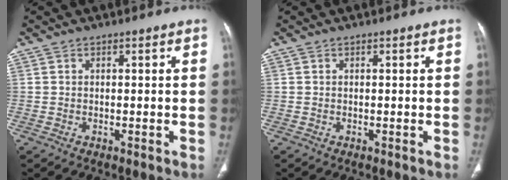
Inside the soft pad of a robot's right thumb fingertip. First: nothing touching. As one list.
[{"total": 0.0}]